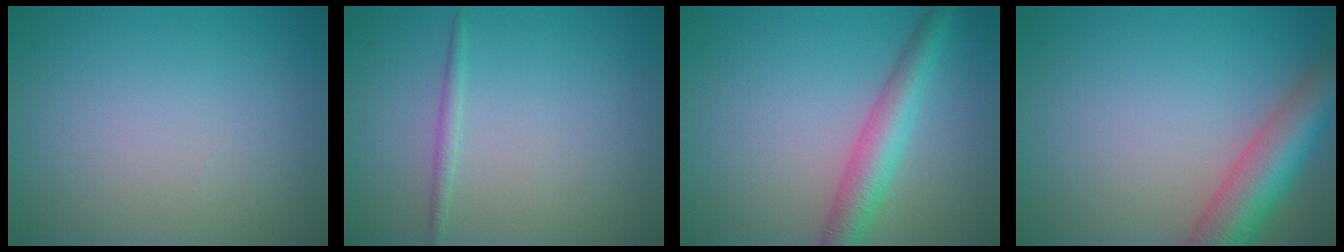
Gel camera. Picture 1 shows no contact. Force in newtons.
{"total": 1.0, "press": 1.0, "slide": 0.0}
{"total": 4.2, "press": 4.2, "slide": 0.2}
{"total": 6.9, "press": 6.9, "slide": 0.2}